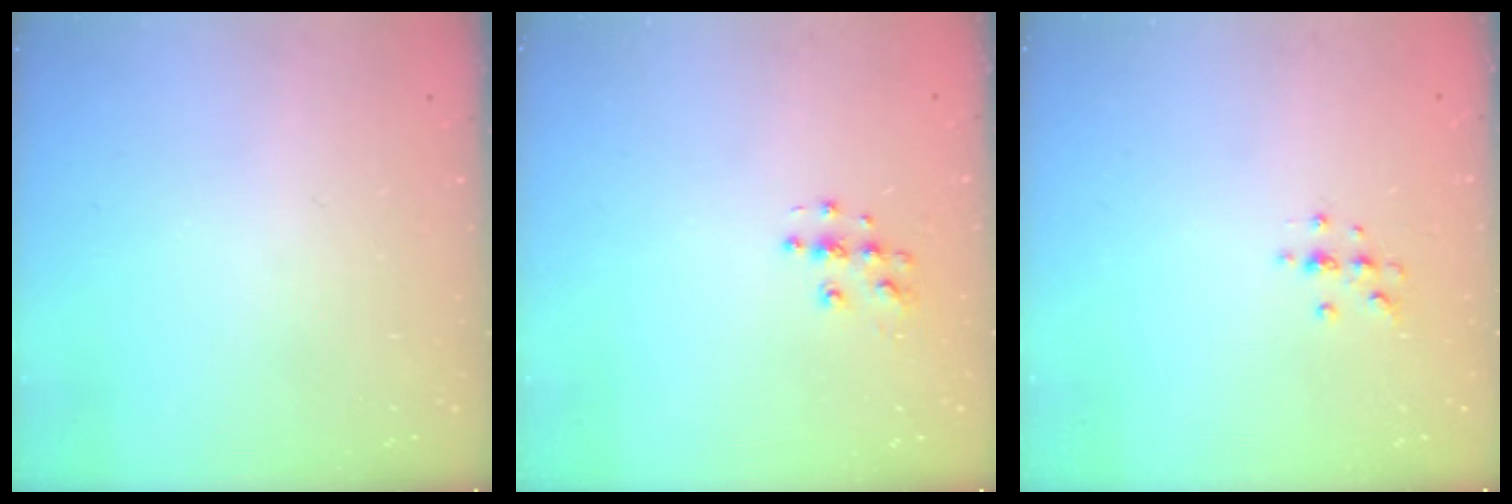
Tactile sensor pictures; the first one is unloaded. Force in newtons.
{"total": 5.9, "press": 5.9, "slide": 0.1}
{"total": 4.3, "press": 4.2, "slide": 1.0}